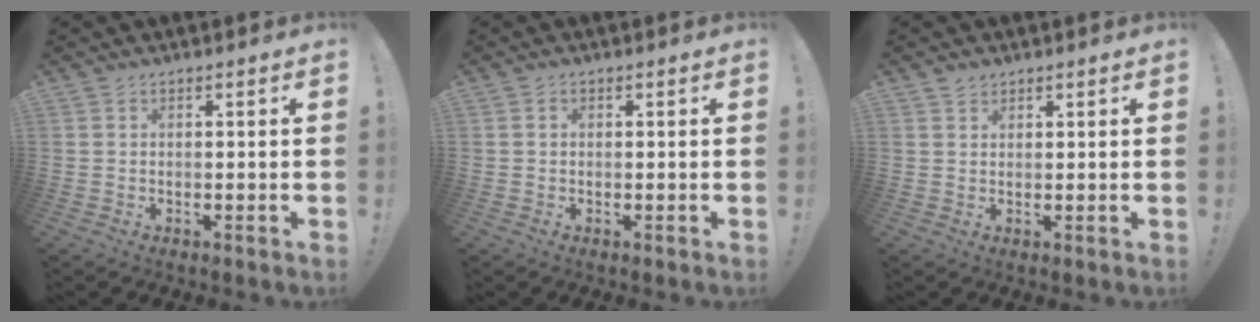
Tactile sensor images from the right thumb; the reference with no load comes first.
{"total": 0.5, "force": [-0.2, 0.4, 0.2], "torque": [0.003, -0.001, -0.005]}
{"total": 1.9, "force": [1.5, 1.1, 0.3], "torque": [0.006, -0.009, 0.025]}